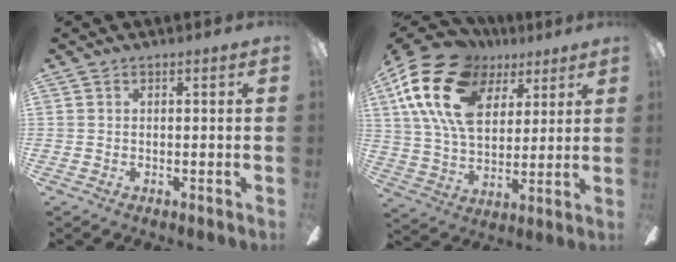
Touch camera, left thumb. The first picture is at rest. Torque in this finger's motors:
{"motor_torque": [0.60, 0.73, 1.40, -1.37, 0.55]}